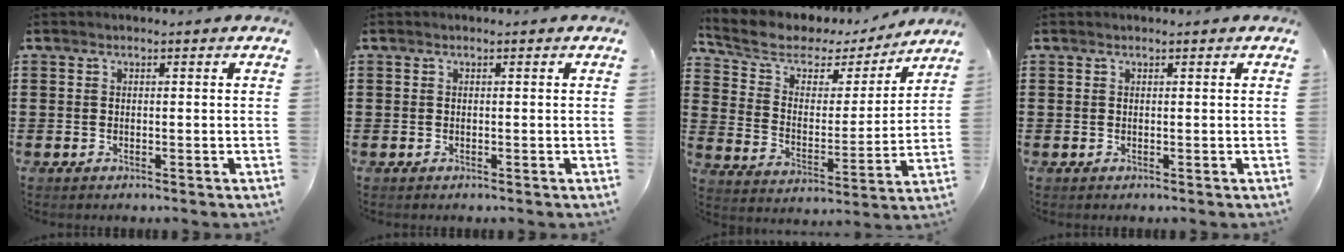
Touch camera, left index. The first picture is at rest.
{"total": 0.0}
{"total": 6.2, "force": [4.8, 3.3, 2.1], "torque": [-0.075, -0.026, 0.079]}
{"total": 0.0}